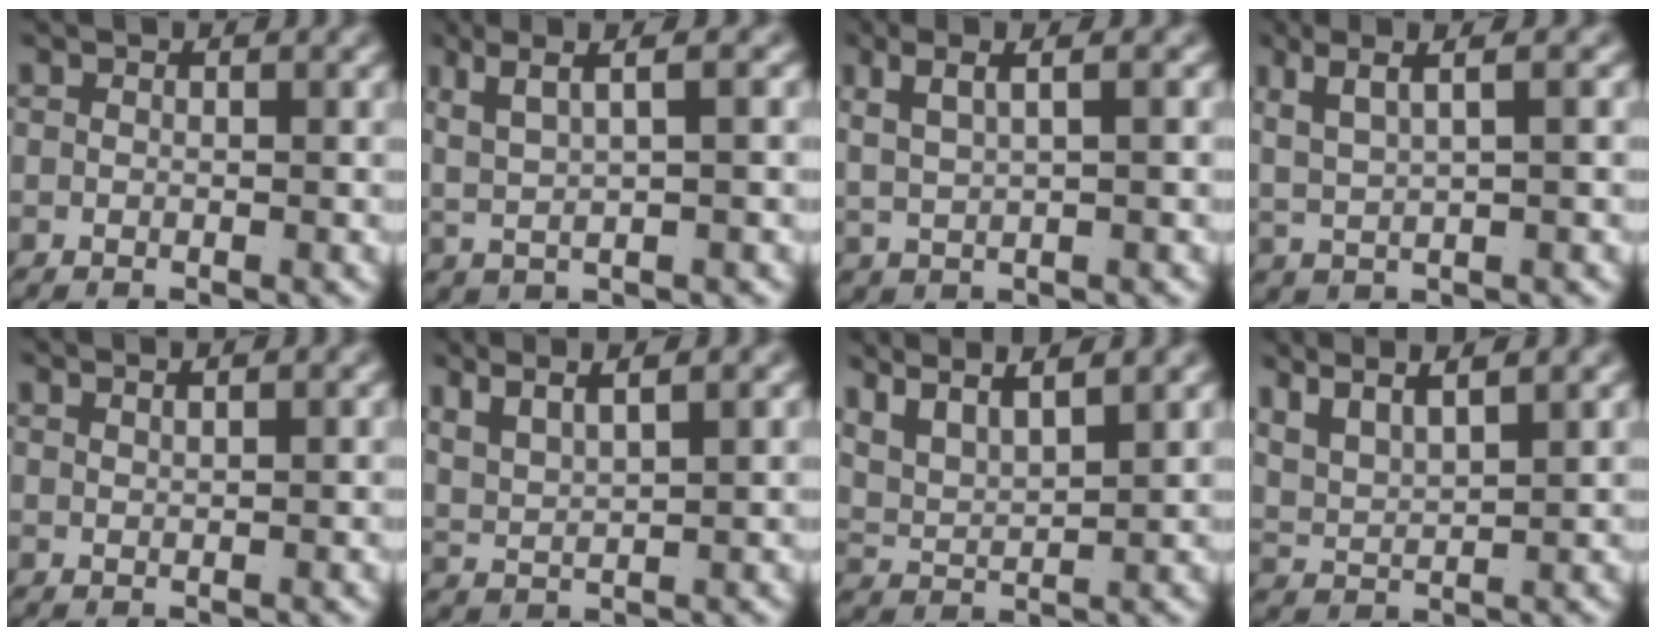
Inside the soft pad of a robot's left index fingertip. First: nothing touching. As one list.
[{"total": 5.9, "force": [2.3, 3.0, 4.5], "torque": [-0.082, 0.020, 0.034]}, {"total": 4.7, "force": [1.9, 2.4, 3.6], "torque": [-0.061, 0.020, 0.030]}, {"total": 5.3, "force": [2.2, 2.9, 3.9], "torque": [-0.074, 0.018, 0.034]}, {"total": 1.6, "force": [1.3, -0.7, 0.5], "torque": [-0.006, -0.002, 0.029]}, {"total": 5.6, "force": [3.1, 3.1, 3.4], "torque": [-0.074, 0.007, 0.052]}, {"total": 7.7, "force": [4.1, 5.2, 3.9], "torque": [-0.086, 0.012, 0.053]}, {"total": 7.0, "force": [3.7, 4.7, 3.7], "torque": [-0.082, 0.011, 0.051]}]